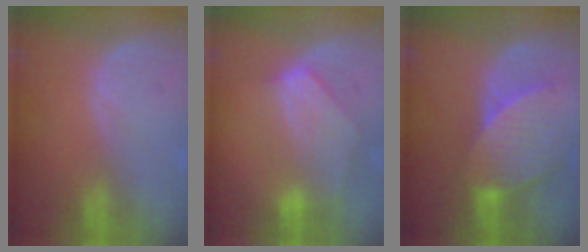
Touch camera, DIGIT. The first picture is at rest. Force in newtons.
{"total": 8.2, "press": 7.6, "slide": 3.0}
{"total": 8.1, "press": 8.0, "slide": 0.9}